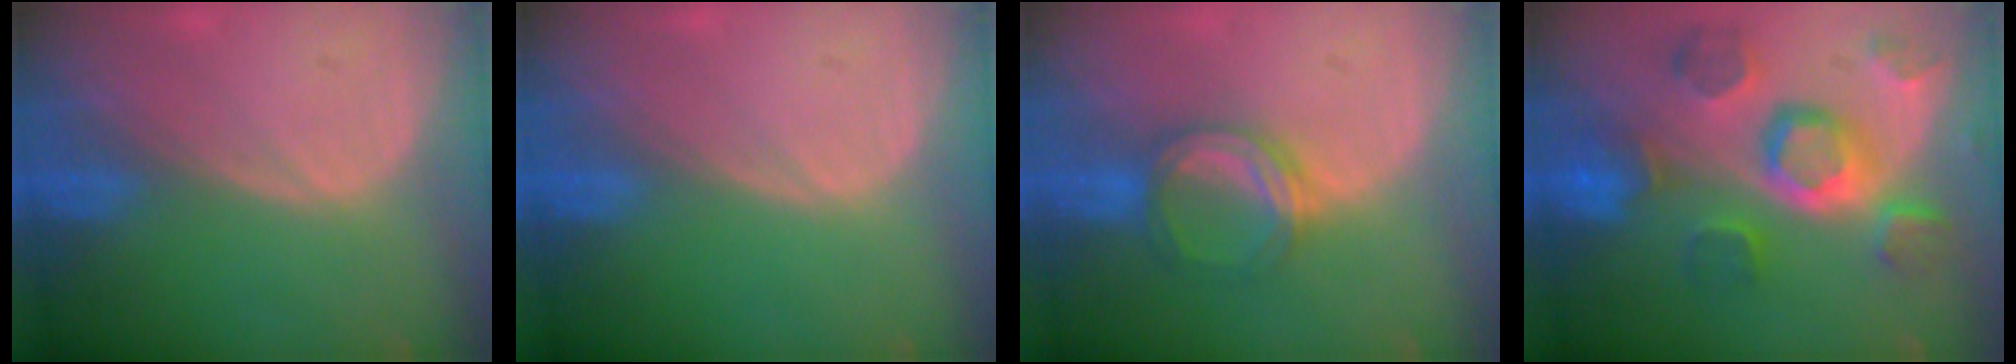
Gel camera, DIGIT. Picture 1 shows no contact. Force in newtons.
{"total": 0.0}
{"total": 5.1, "press": 5.1, "slide": 0.3}
{"total": 11.6, "press": 10.1, "slide": 5.6}